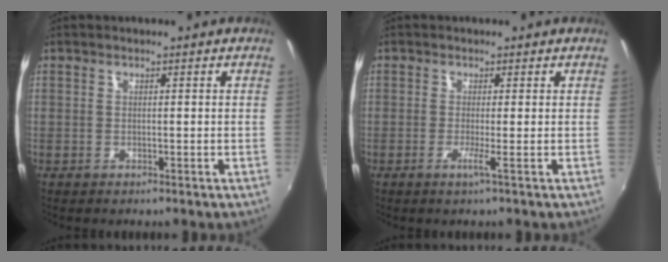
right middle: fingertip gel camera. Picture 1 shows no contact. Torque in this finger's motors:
{"motor_torque": [0.93, -0.92, 0.01, 0.04]}